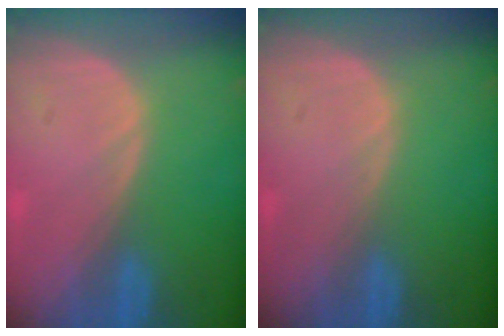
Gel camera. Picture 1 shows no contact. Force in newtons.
{"total": 0.0}